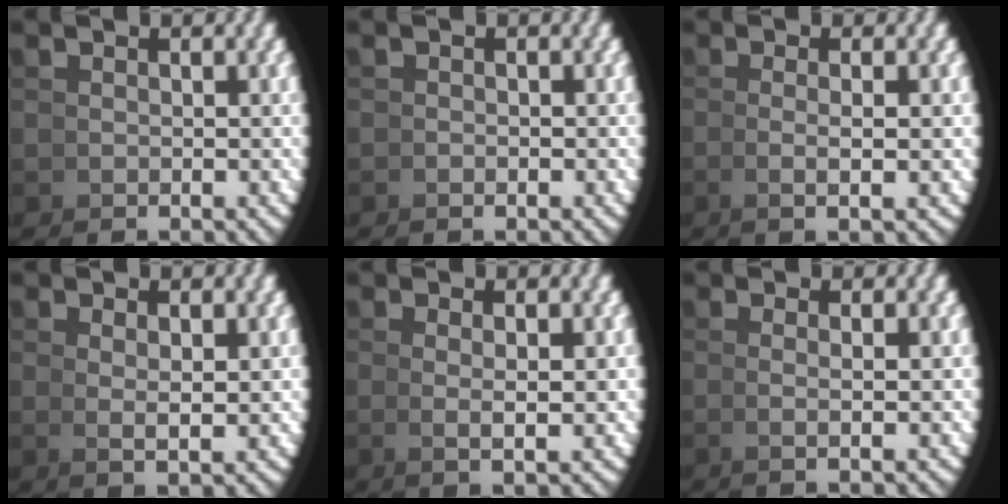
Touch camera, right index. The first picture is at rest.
{"total": 0.9, "force": [-0.4, -0.7, -0.3], "torque": [0.007, 0.002, -0.009]}
{"total": 2.3, "force": [-0.1, -0.6, 2.2], "torque": [-0.038, 0.001, -0.001]}
{"total": 1.7, "force": [1.0, -0.5, 1.3], "torque": [-0.026, -0.004, 0.026]}
{"total": 1.7, "force": [0.5, -0.5, 1.6], "torque": [-0.031, -0.002, 0.015]}
{"total": 1.8, "force": [0.3, -1.0, 1.4], "torque": [-0.028, 0.001, 0.006]}